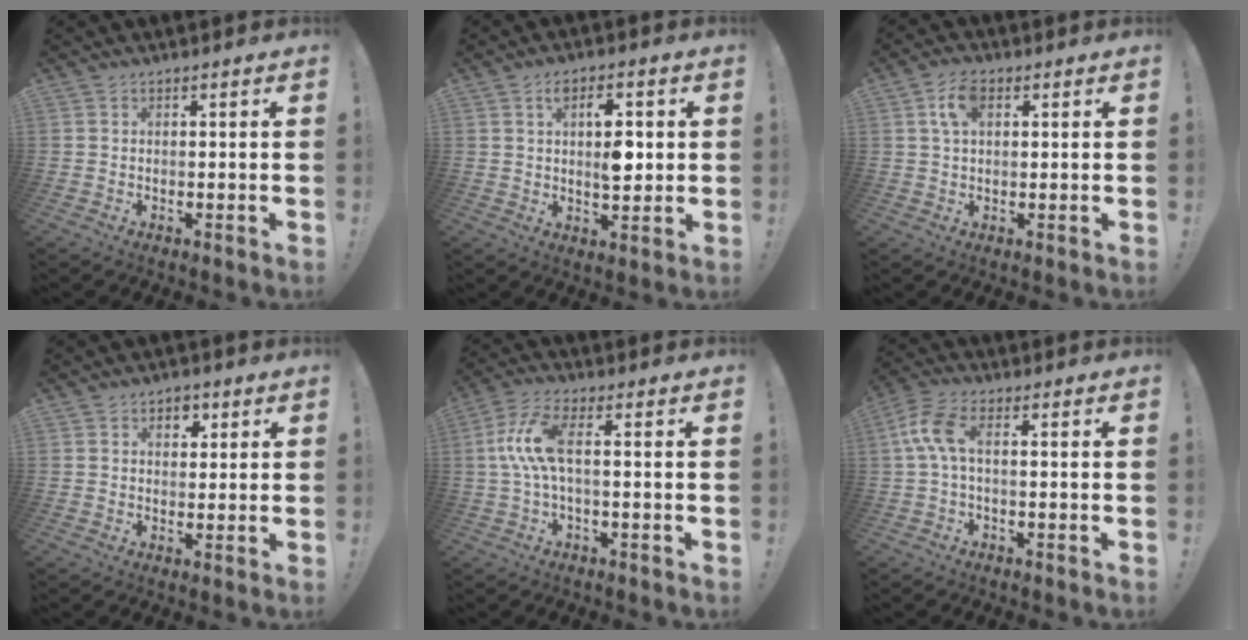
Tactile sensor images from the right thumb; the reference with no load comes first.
{"total": 8.9, "force": [1.5, 4.6, 7.5], "torque": [-0.115, -0.001, 0.020]}
{"total": 6.5, "force": [2.2, 3.7, 4.9], "torque": [-0.086, 0.007, 0.040]}
{"total": 3.8, "force": [1.6, 2.9, 1.9], "torque": [-0.008, -0.005, 0.022]}
{"total": 9.7, "force": [0.5, 2.7, 9.3], "torque": [-0.187, 0.003, 0.009]}
{"total": 7.7, "force": [0.6, 3.0, 7.0], "torque": [-0.150, 0.003, 0.013]}